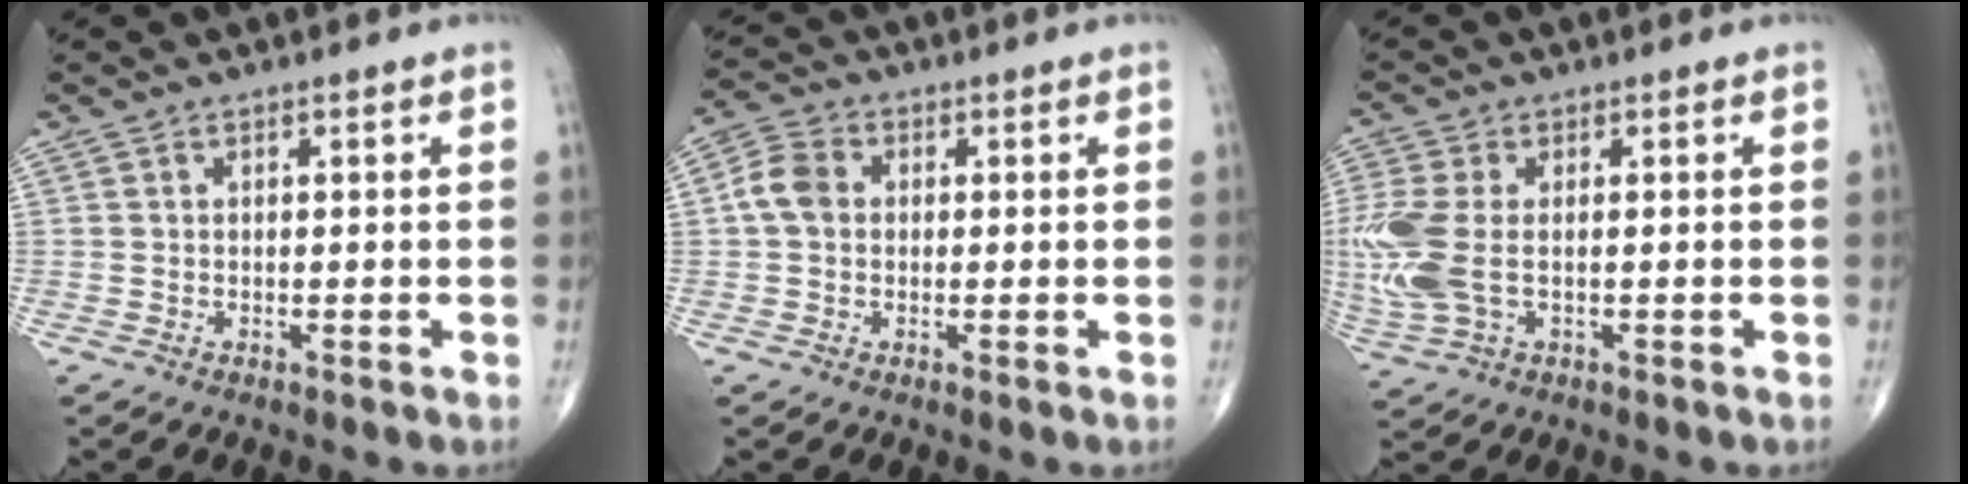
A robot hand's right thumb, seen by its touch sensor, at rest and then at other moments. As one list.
[{"total": 5.3, "force": [0.4, 4.1, 3.3], "torque": [-0.064, 0.014, 0.000]}, {"total": 10.9, "force": [-0.4, 6.2, 8.9], "torque": [-0.247, -0.006, -0.002]}]